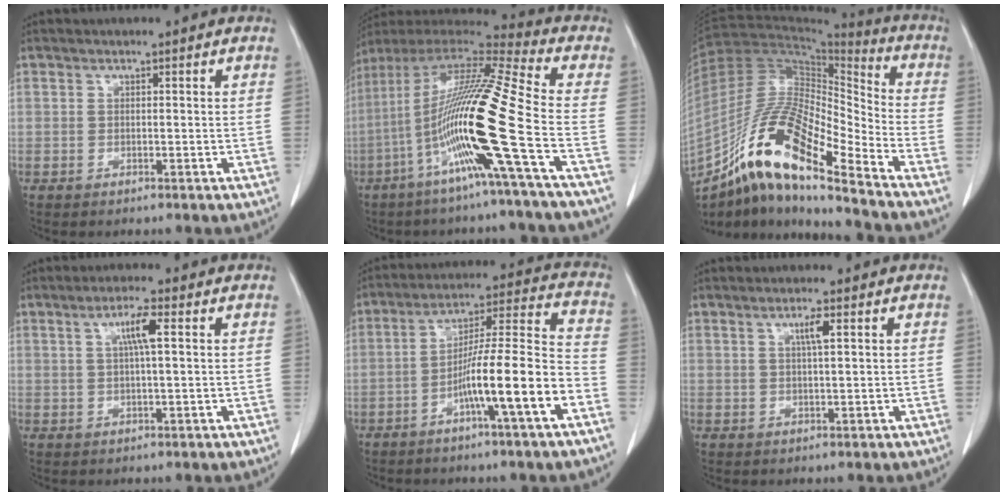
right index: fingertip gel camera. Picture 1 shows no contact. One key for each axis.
{"total": 20.0, "fx": -6.0, "fy": -1.6, "fz": 19.0, "tx": -0.378, "ty": -0.015, "tz": -0.128}
{"total": 20.1, "fx": -13.0, "fy": 2.9, "fz": 15.1, "tx": -0.305, "ty": -0.005, "tz": -0.235}
{"total": 4.2, "fx": 1.3, "fy": 0.3, "fz": 4.0, "tx": -0.075, "ty": 0.005, "tz": 0.023}
{"total": 13.5, "fx": -5.6, "fy": -0.4, "fz": 12.3, "tx": -0.207, "ty": 0.015, "tz": -0.092}
{"total": 2.4, "fx": 1.0, "fy": 0.1, "fz": 2.2, "tx": -0.043, "ty": 0.001, "tz": 0.017}